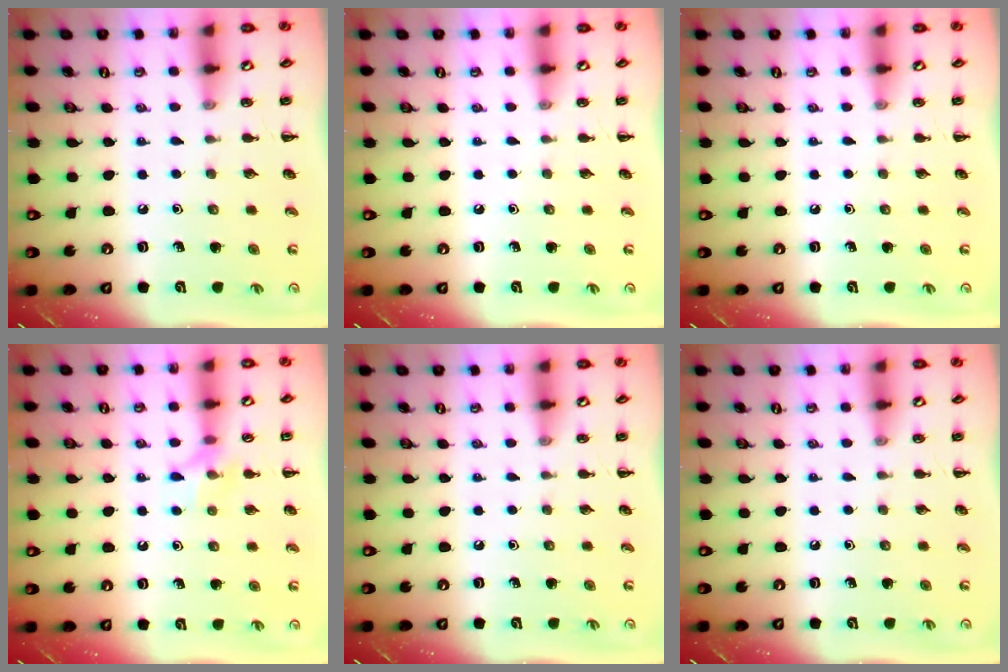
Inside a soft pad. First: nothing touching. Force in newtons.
{"total": 0.0}
{"total": 0.0}
{"total": 7.8, "press": 7.7, "slide": 0.9}
{"total": 0.0}
{"total": 0.0}